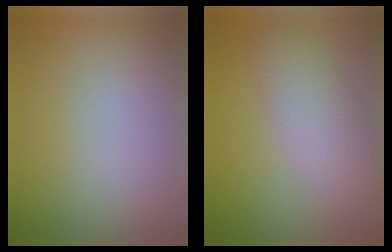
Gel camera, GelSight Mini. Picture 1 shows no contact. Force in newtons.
{"total": 4.2, "press": 4.2, "slide": 0.1}